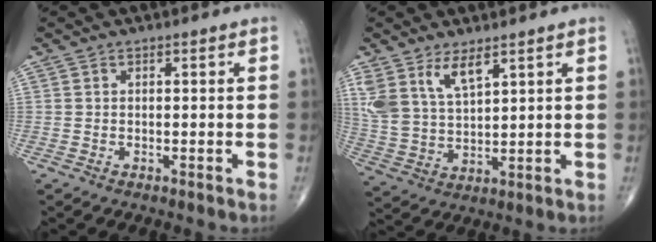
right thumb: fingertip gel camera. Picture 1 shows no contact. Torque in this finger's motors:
{"motor_torque": [-0.57, 0.97, 0.70, 0.78, 0.11]}